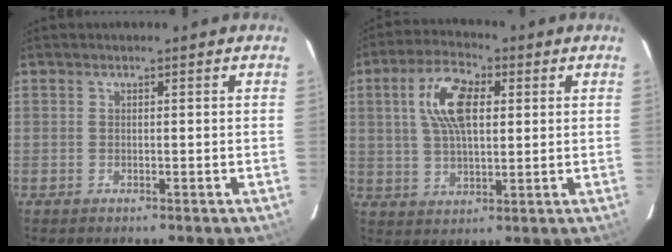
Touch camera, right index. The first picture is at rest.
{"total": 10.8, "force": [3.0, 5.2, 9.0], "torque": [-0.171, 0.019, 0.056]}